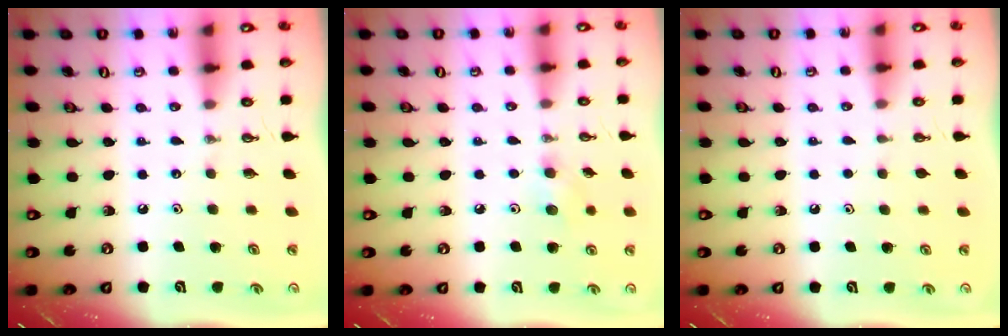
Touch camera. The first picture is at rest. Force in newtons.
{"total": 7.0, "press": 5.9, "slide": 3.7}
{"total": 1.2, "press": 0.5, "slide": 1.0}